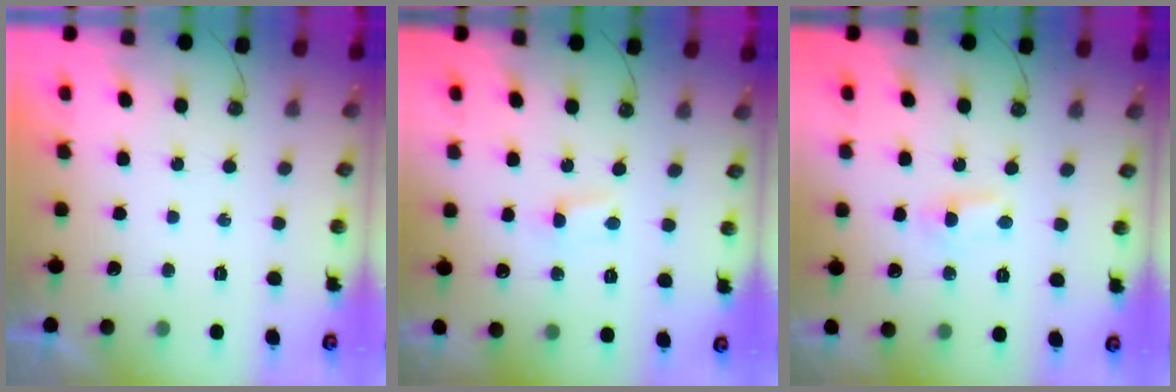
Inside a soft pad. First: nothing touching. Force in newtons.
{"total": 0.8, "press": 0.8, "slide": 0.1}
{"total": 1.5, "press": 1.3, "slide": 0.6}